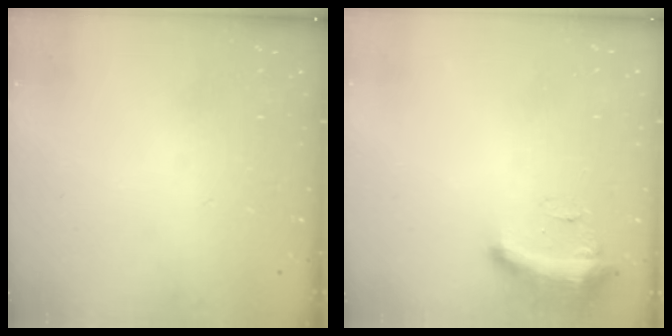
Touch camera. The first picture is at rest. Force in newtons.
{"total": 9.2, "press": 9.1, "slide": 0.5}